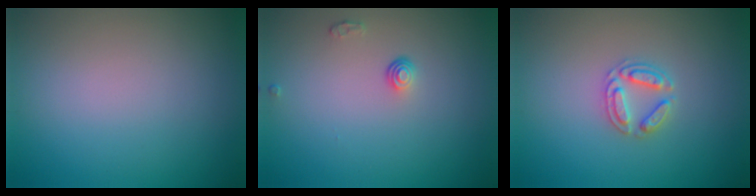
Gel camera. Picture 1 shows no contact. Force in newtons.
{"total": 1.0, "press": 0.7, "slide": 0.8}
{"total": 2.5, "press": 2.5, "slide": 0.4}